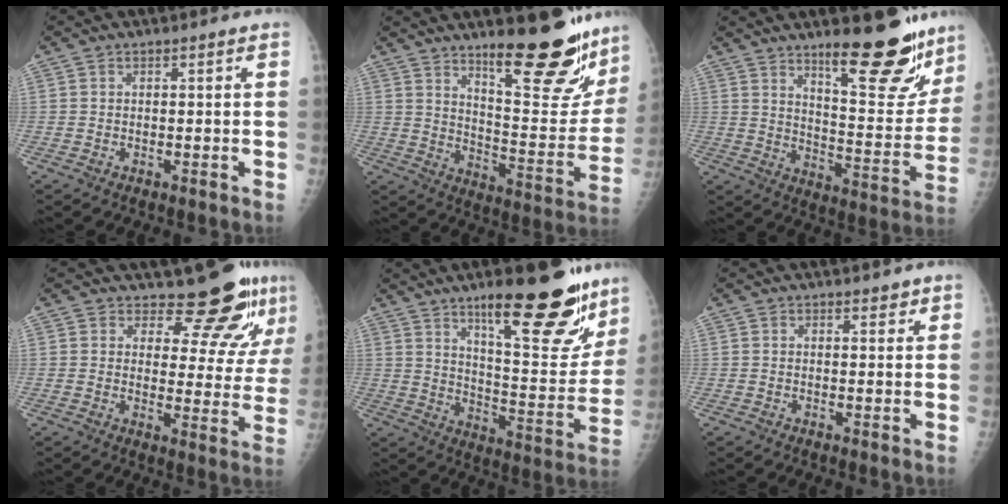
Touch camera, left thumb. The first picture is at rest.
{"total": 20.9, "force": [15.0, 5.3, 13.5], "torque": [-0.148, -0.117, 0.224]}
{"total": 18.4, "force": [13.1, 4.8, 12.0], "torque": [-0.119, -0.105, 0.196]}
{"total": 11.0, "force": [9.7, 3.4, 4.0], "torque": [-0.022, -0.092, 0.119]}
{"total": 23.0, "force": [15.1, 6.2, 16.2], "torque": [-0.187, -0.091, 0.229]}
{"total": 1.7, "force": [1.3, 0.7, 0.7], "torque": [0.000, -0.008, 0.015]}